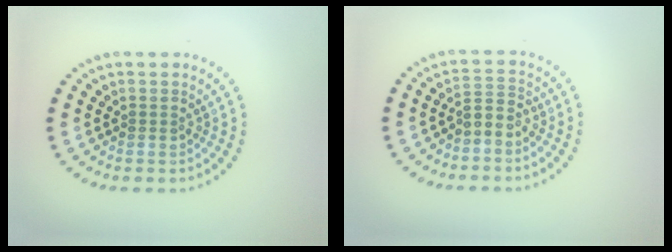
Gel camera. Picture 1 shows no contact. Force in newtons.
{"total": 2.0, "press": 1.4, "slide": 1.4}